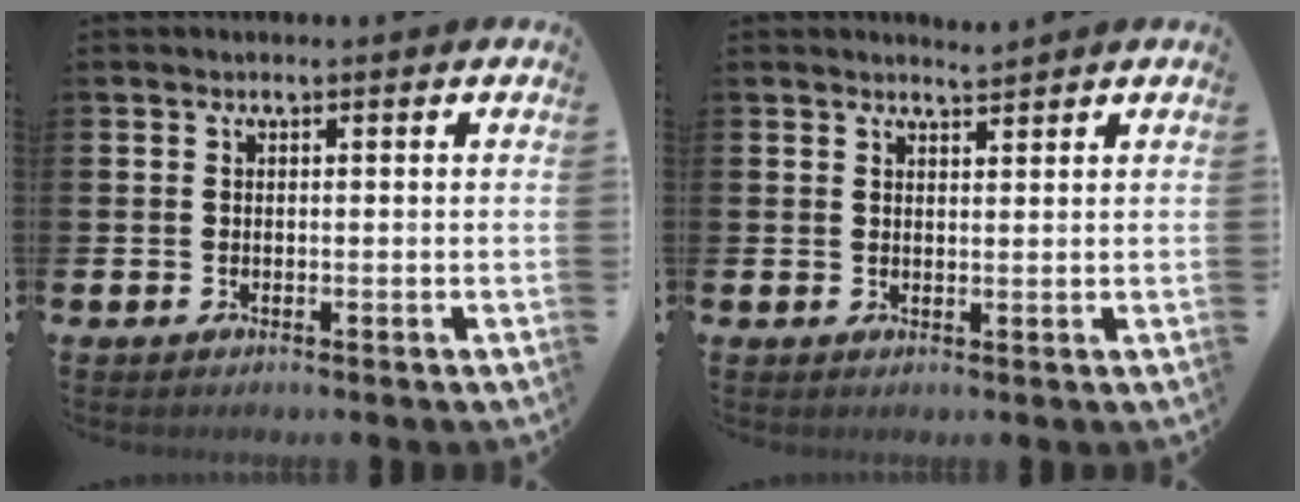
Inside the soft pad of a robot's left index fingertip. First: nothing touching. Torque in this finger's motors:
{"motor_torque": [-0.18, -0.13, 0.00, 0.01]}